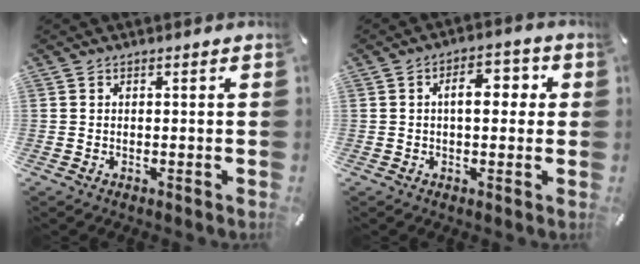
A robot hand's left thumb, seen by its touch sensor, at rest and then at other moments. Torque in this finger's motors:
{"motor_torque": [0.18, 0.18, 0.60, 0.05, 0.01]}